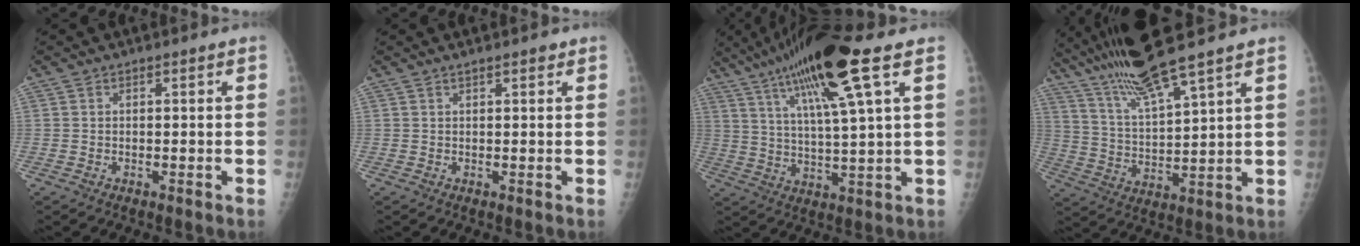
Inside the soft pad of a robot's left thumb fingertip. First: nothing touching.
{"total": 1.3, "force": [0.9, 0.4, 0.9], "torque": [-0.005, 0.001, 0.013]}
{"total": 17.8, "force": [9.2, 1.8, 15.1], "torque": [-0.266, -0.014, 0.162]}
{"total": 13.9, "force": [11.0, 0.2, 8.5], "torque": [-0.153, -0.044, 0.213]}